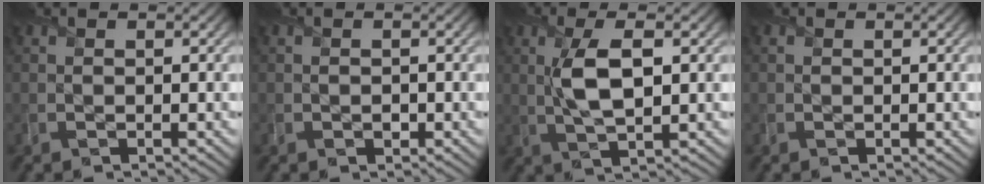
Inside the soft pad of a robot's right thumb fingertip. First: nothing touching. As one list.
[{"total": 0.8, "force": [-0.4, 0.7, 0.2], "torque": [0.001, -0.004, -0.006]}, {"total": 6.2, "force": [0.9, 2.1, 5.7], "torque": [-0.122, 0.000, 0.018]}, {"total": 0.0}]